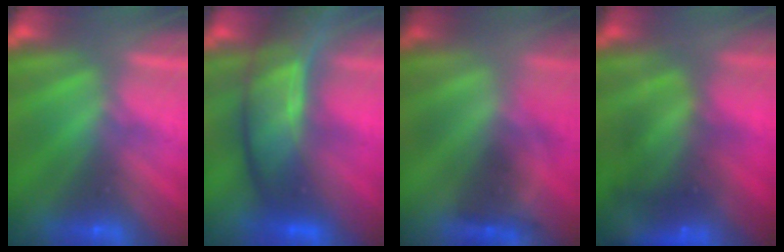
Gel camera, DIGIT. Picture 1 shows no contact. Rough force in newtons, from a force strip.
{"total": 7.8}
{"total": 2.3}
{"total": 8.6}